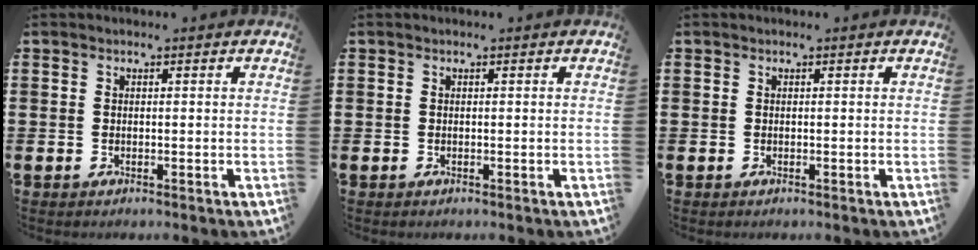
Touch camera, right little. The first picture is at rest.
{"total": 0.0}
{"total": 0.0}